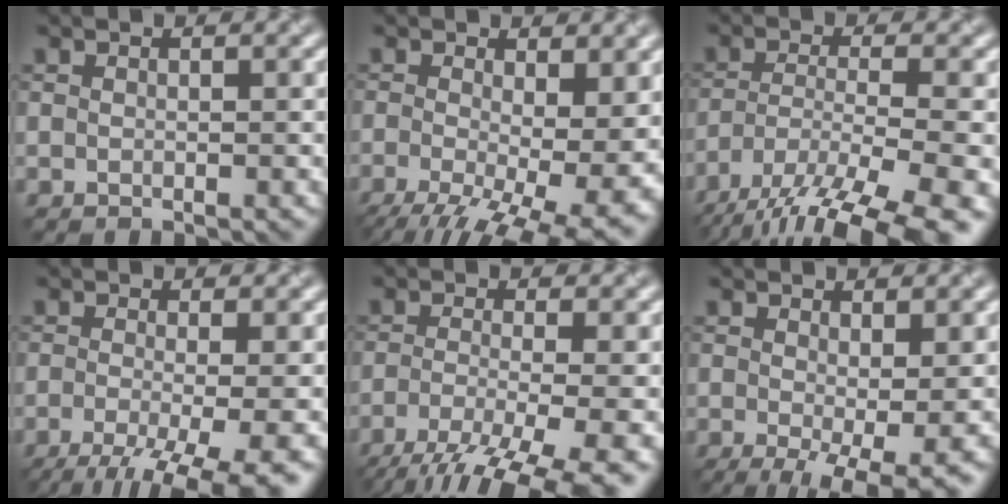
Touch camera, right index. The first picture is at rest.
{"total": 12.8, "force": [-4.0, 5.9, 10.7], "torque": [-0.180, -0.038, -0.042]}
{"total": 12.8, "force": [-9.6, 4.0, 7.4], "torque": [-0.157, -0.040, -0.134]}
{"total": 9.5, "force": [-5.0, 3.2, 7.5], "torque": [-0.118, -0.028, -0.061]}
{"total": 9.7, "force": [-6.3, 2.6, 7.0], "torque": [-0.133, -0.026, -0.091]}
{"total": 7.9, "force": [-2.6, 2.8, 6.9], "torque": [-0.120, -0.019, -0.025]}